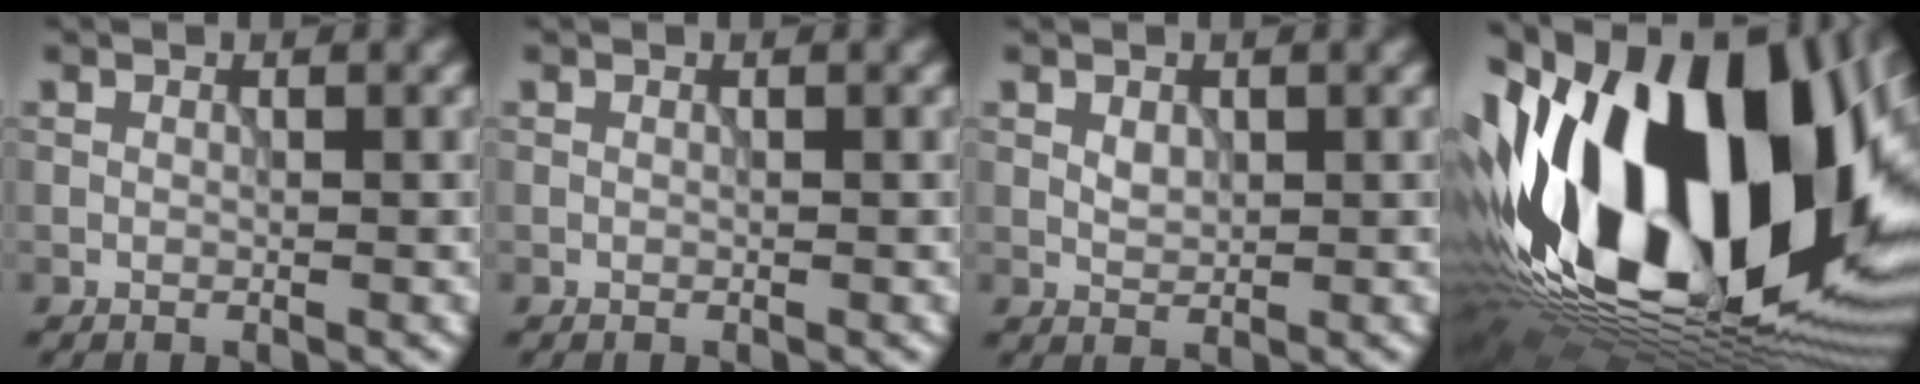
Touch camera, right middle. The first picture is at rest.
{"total": 0.0}
{"total": 1.1, "force": [0.2, 0.8, 0.7], "torque": [-0.017, -0.002, 0.006]}
{"total": 22.0, "force": [-0.5, 12.7, 18.0], "torque": [-0.347, -0.022, -0.008]}